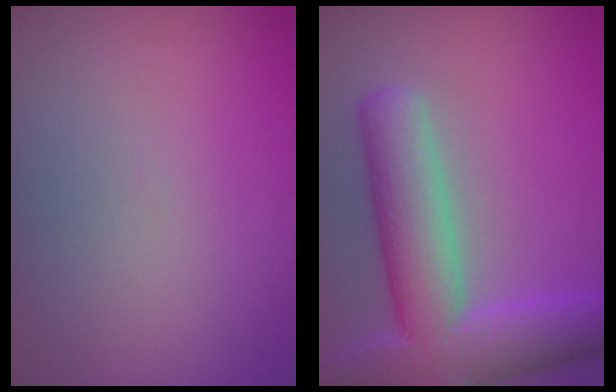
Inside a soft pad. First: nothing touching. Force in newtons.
{"total": 10.1, "press": 10.1, "slide": 0.6}